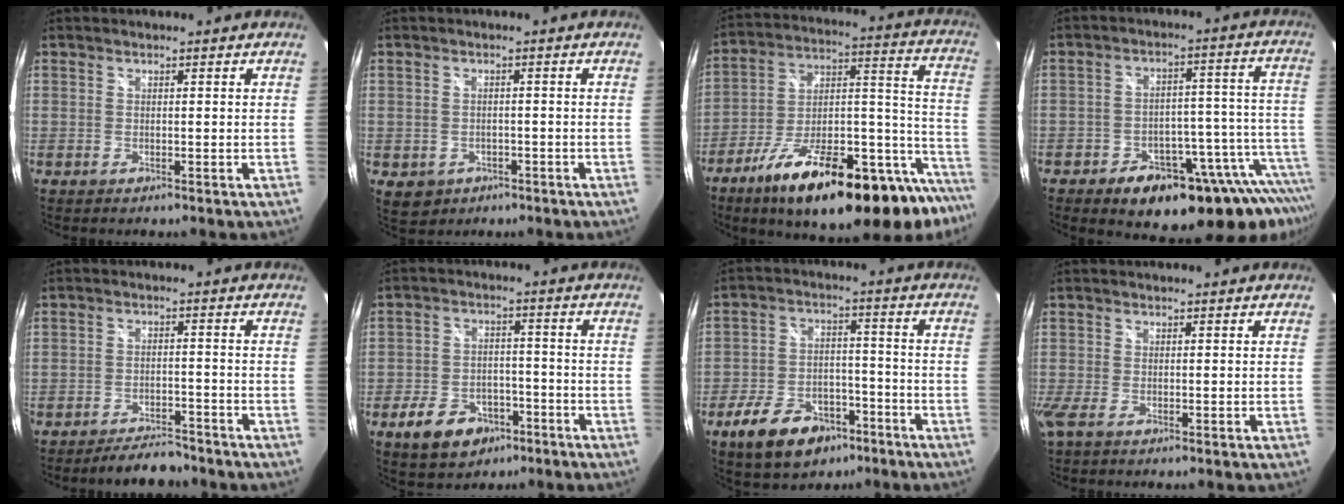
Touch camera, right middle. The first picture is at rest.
{"total": 5.2, "force": [-1.9, 4.4, 2.0], "torque": [-0.049, -0.006, -0.015]}
{"total": 32.0, "force": [-21.8, 9.7, 21.3], "torque": [-0.277, 0.000, -0.326]}
{"total": 22.6, "force": [-15.1, 11.1, 12.6], "torque": [-0.160, 0.007, -0.185]}
{"total": 6.9, "force": [-6.2, 2.1, 2.0], "torque": [-0.055, 0.007, -0.087]}
{"total": 10.8, "force": [-6.2, 7.0, 5.5], "torque": [-0.132, 0.009, -0.088]}
{"total": 13.9, "force": [-8.5, 8.1, 7.4], "torque": [-0.165, 0.004, -0.128]}
{"total": 1.5, "force": [-0.5, -0.2, 1.4], "torque": [-0.028, -0.005, -0.013]}